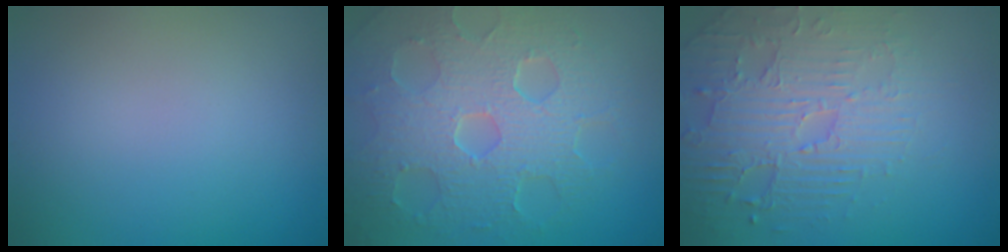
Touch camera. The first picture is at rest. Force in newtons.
{"total": 8.7, "press": 6.0, "slide": 6.2}
{"total": 4.4, "press": 4.1, "slide": 1.5}